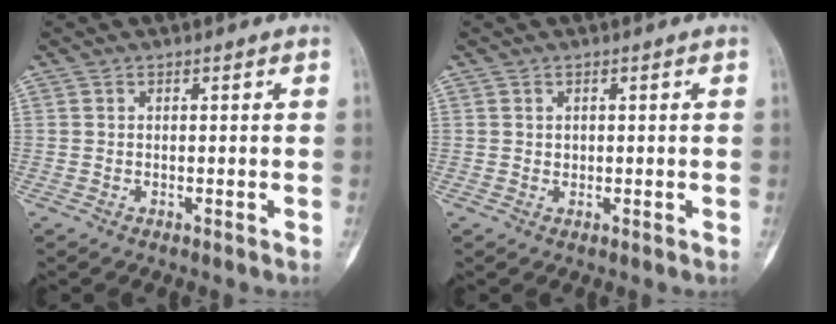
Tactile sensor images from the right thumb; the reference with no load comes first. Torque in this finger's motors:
{"motor_torque": [0.40, -0.23, 0.13, 0.12, 0.02]}